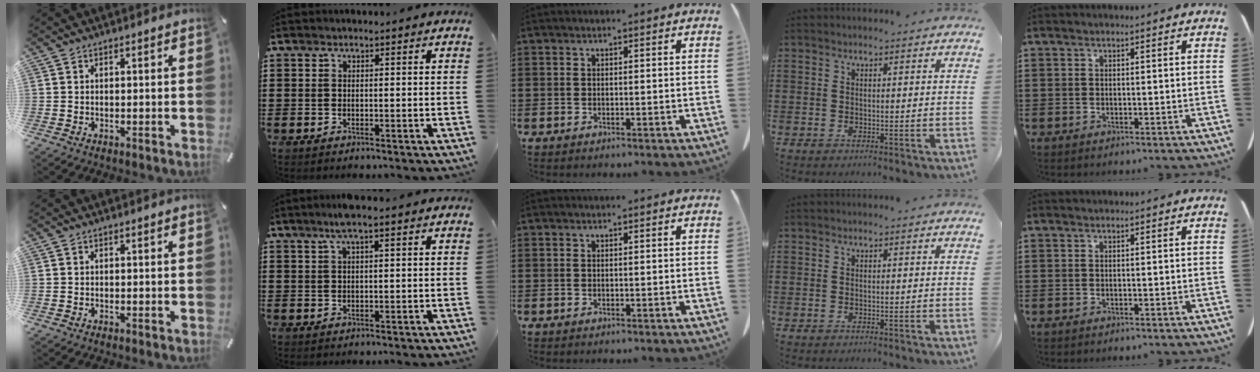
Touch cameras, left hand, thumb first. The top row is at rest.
{"index": {"total": 3.0, "force": [1.7, 0.1, 2.5], "torque": [-0.051, 0.003, 0.030]}}